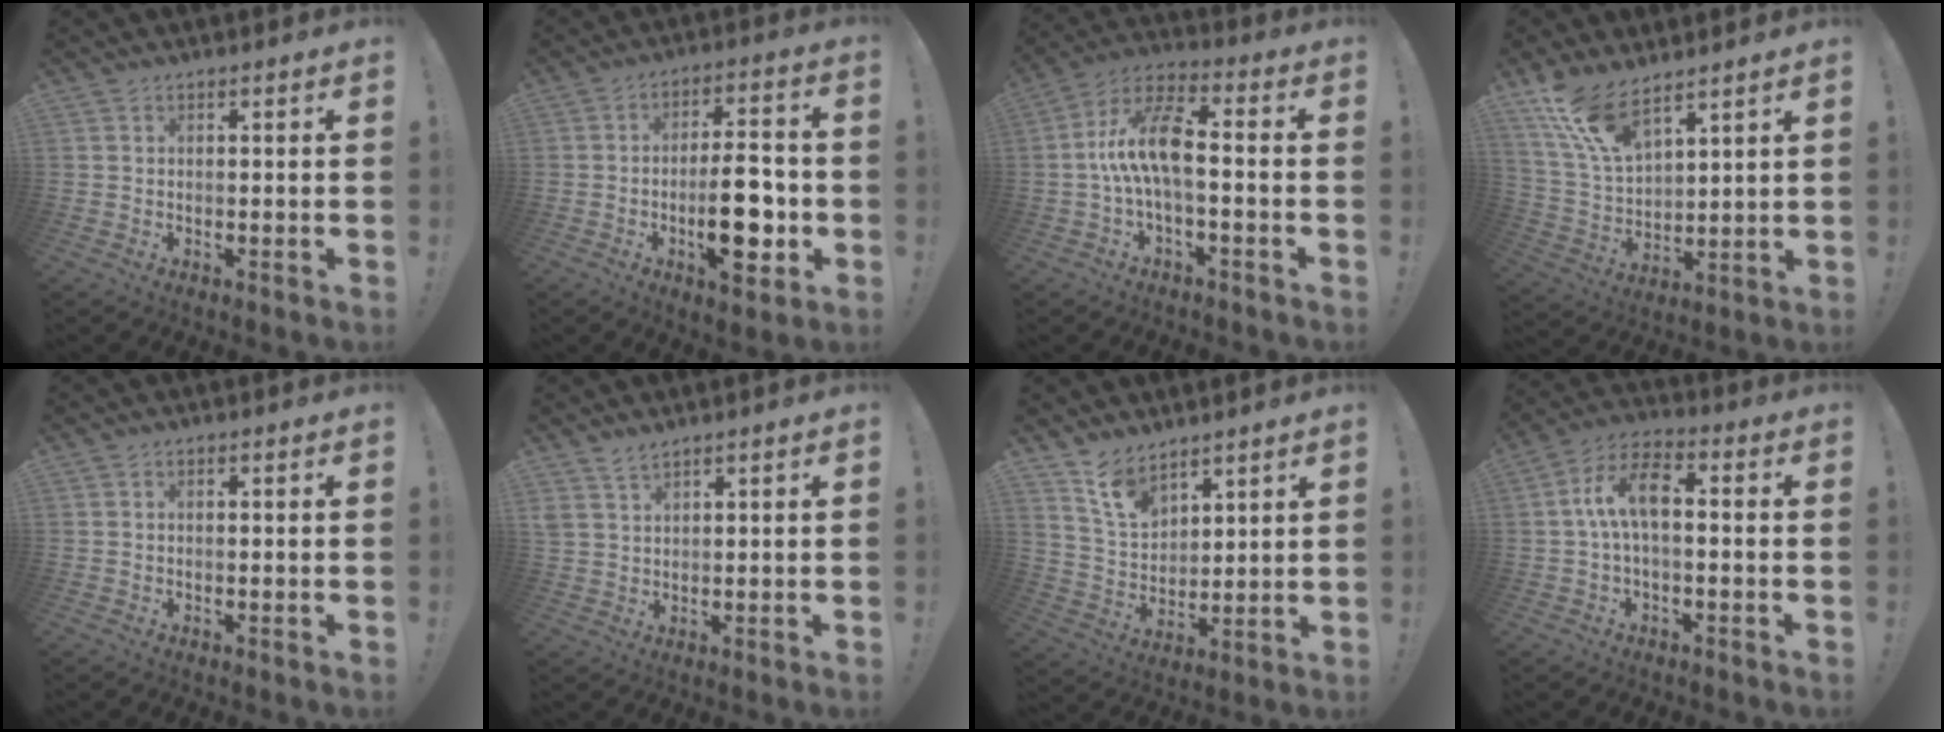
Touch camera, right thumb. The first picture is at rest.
{"total": 15.5, "force": [-3.9, 6.0, 13.8], "torque": [-0.215, 0.007, -0.062]}
{"total": 12.4, "force": [-0.8, 4.9, 11.4], "torque": [-0.223, 0.010, -0.017]}
{"total": 12.7, "force": [9.8, 4.6, 6.6], "torque": [-0.146, -0.054, 0.187]}
{"total": 0.0}
{"total": 3.6, "force": [3.1, 1.2, 1.3], "torque": [-0.031, -0.015, 0.060]}
{"total": 9.7, "force": [7.6, 5.2, 3.2], "torque": [-0.067, -0.052, 0.149]}
{"total": 9.9, "force": [0.1, 4.6, 8.7], "torque": [-0.176, 0.012, 0.003]}